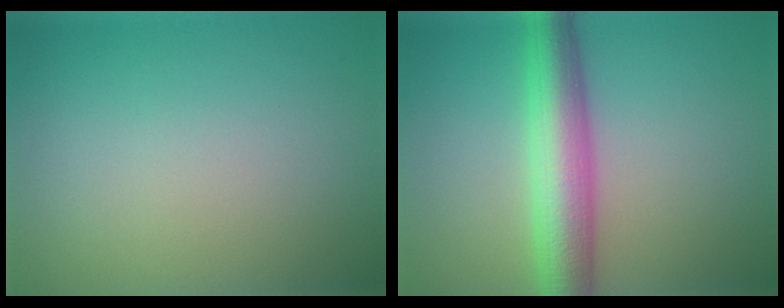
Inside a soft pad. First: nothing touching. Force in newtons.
{"total": 6.6, "press": 6.6, "slide": 0.0}